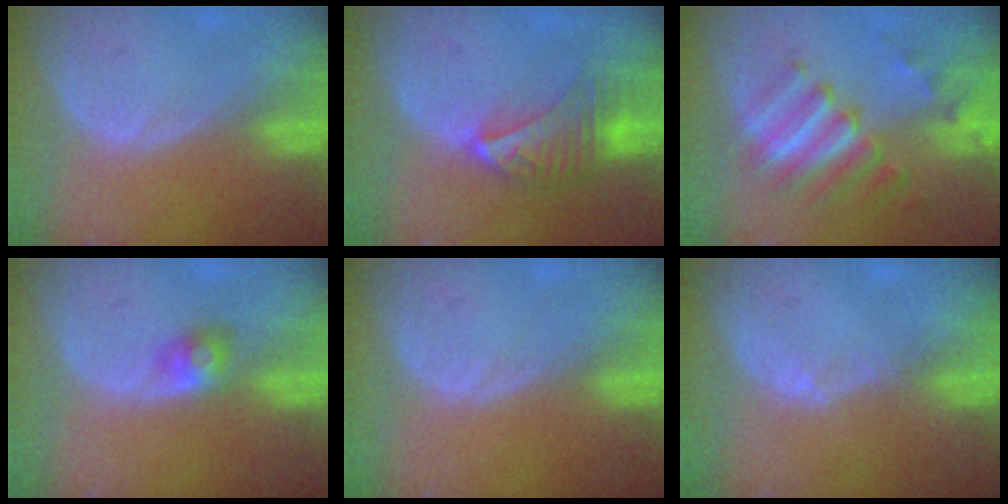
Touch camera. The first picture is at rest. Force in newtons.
{"total": 6.8, "press": 6.3, "slide": 2.6}
{"total": 9.5, "press": 8.2, "slide": 4.9}
{"total": 2.9, "press": 2.7, "slide": 1.0}
{"total": 0.0}
{"total": 0.6, "press": 0.5, "slide": 0.3}